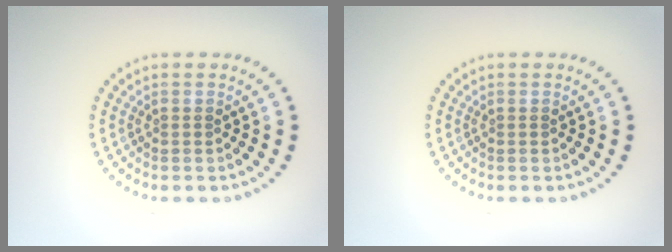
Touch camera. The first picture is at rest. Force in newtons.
{"total": 0.0}